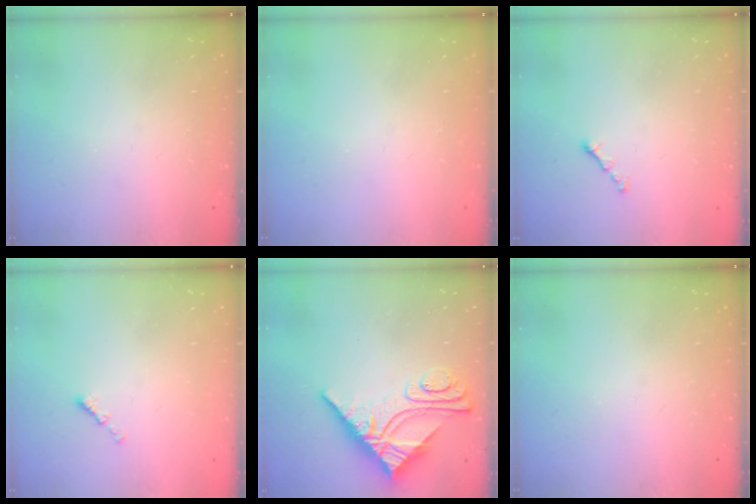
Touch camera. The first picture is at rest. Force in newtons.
{"total": 0.0}
{"total": 0.8, "press": 0.7, "slide": 0.4}
{"total": 0.0}
{"total": 11.8, "press": 11.7, "slide": 1.2}
{"total": 0.0}